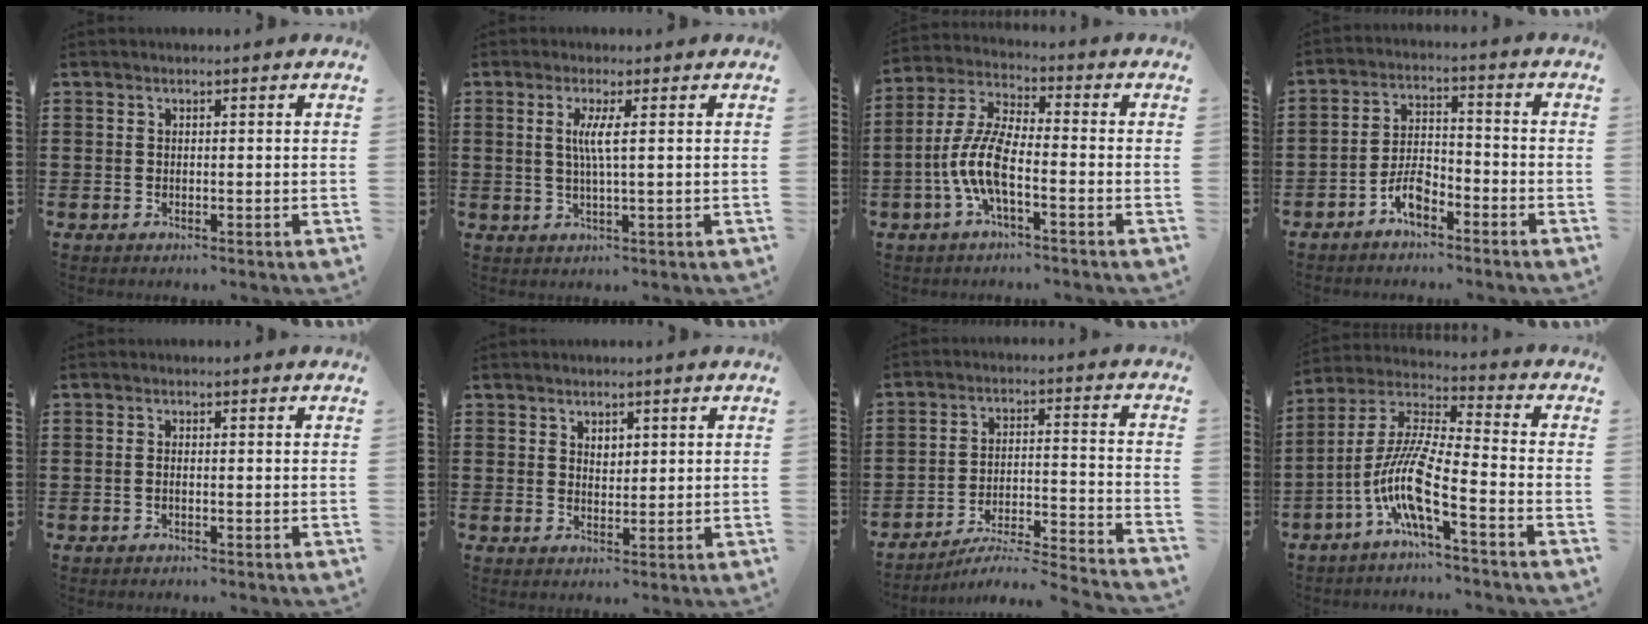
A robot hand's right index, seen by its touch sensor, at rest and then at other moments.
{"total": 3.6, "force": [0.6, -0.2, 3.5], "torque": [-0.071, -0.006, 0.008]}
{"total": 8.4, "force": [-3.0, 2.2, 7.5], "torque": [-0.190, -0.020, -0.065]}
{"total": 5.4, "force": [-3.5, 2.1, 3.5], "torque": [-0.080, 0.004, -0.070]}
{"total": 0.7, "force": [-0.3, -0.1, 0.6], "torque": [-0.012, -0.007, -0.004]}
{"total": 1.8, "force": [1.3, 1.1, 0.5], "torque": [-0.012, 0.004, 0.025]}
{"total": 4.2, "force": [-4.0, -0.3, 1.5], "torque": [-0.033, -0.022, -0.085]}
{"total": 10.4, "force": [-5.6, 0.8, 8.8], "torque": [-0.216, -0.034, -0.123]}